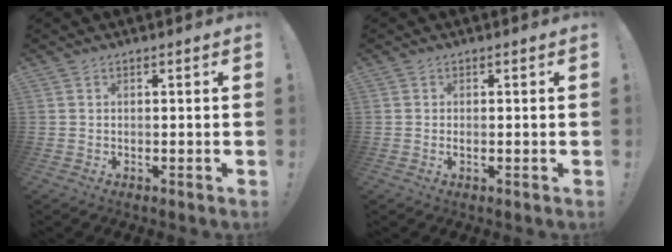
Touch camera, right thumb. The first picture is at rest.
{"total": 0.7, "force": [-0.1, 0.2, 0.6], "torque": [-0.007, -0.003, -0.004]}